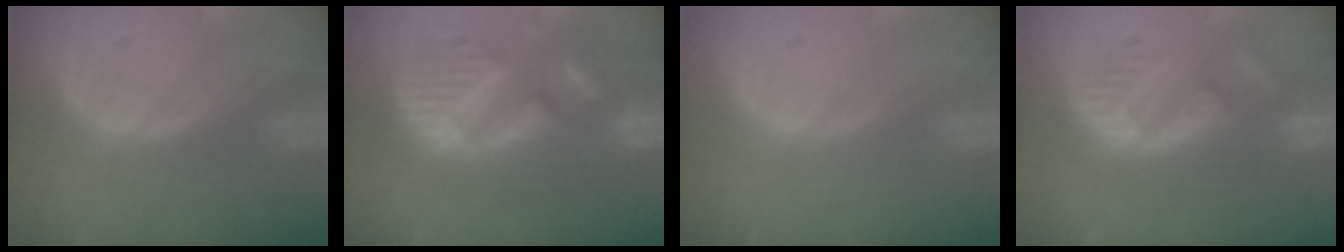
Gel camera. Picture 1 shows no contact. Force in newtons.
{"total": 12.7, "press": 12.7, "slide": 1.3}
{"total": 0.0}
{"total": 8.7, "press": 8.4, "slide": 2.1}